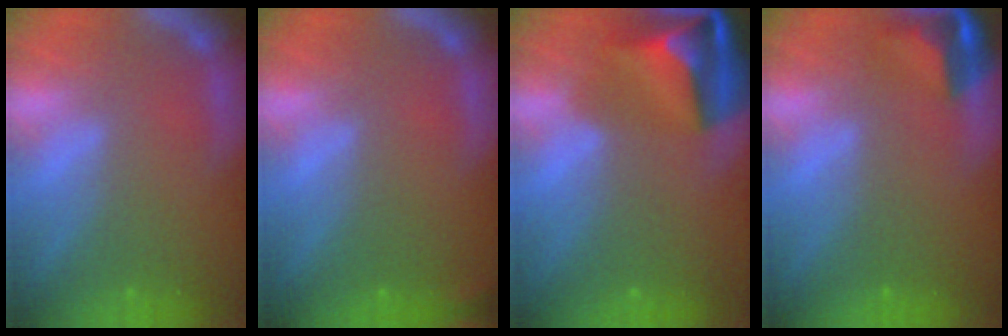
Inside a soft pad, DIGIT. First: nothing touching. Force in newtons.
{"total": 0.9}
{"total": 10.1}
{"total": 4.4}